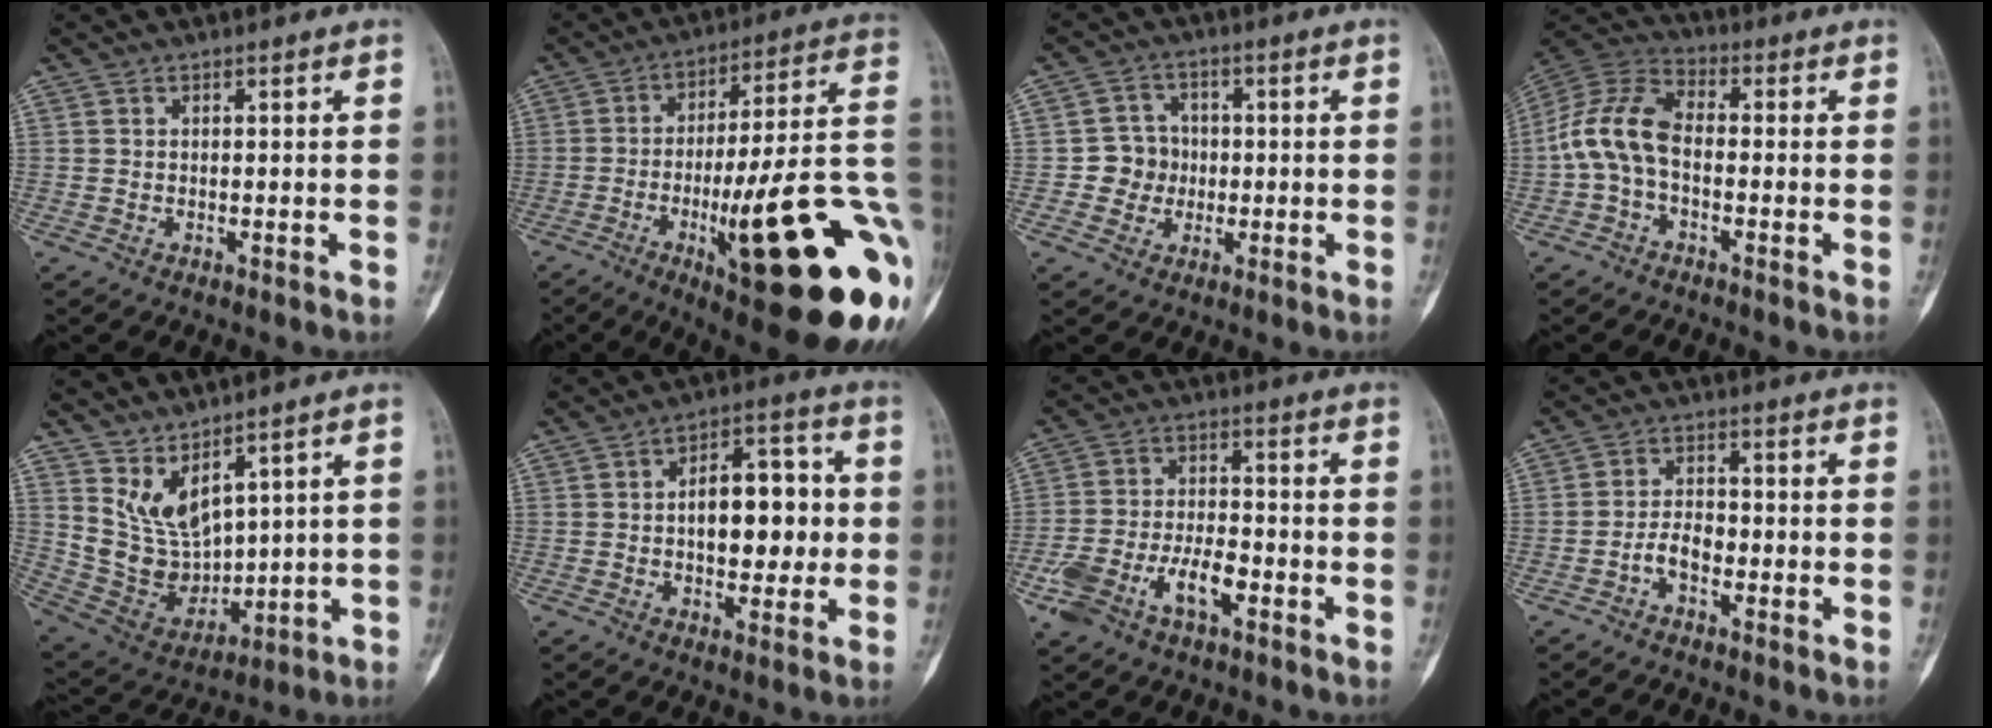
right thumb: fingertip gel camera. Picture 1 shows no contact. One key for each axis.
{"total": 31.6, "fx": -8.2, "fy": 6.6, "fz": 29.8, "tx": -0.358, "ty": 0.011, "tz": -0.118}
{"total": 5.5, "fx": -0.7, "fy": 5.4, "fz": 1.1, "tx": 0.015, "ty": 0.013, "tz": -0.017}
{"total": 10.8, "fx": -1.5, "fy": 6.4, "fz": 8.6, "tx": -0.175, "ty": 0.033, "tz": -0.041}
{"total": 10.2, "fx": 5.6, "fy": 5.9, "fz": 6.2, "tx": -0.087, "ty": -0.047, "tz": 0.139}
{"total": 12.7, "fx": 0.2, "fy": 7.1, "fz": 10.5, "tx": -0.115, "ty": 0.023, "tz": 0.000}
{"total": 11.3, "fx": -4.8, "fy": 5.7, "fz": 8.4, "tx": -0.171, "ty": 0.033, "tz": -0.084}
{"total": 4.0, "fx": -1.9, "fy": 2.3, "fz": 2.7, "tx": -0.041, "ty": 0.021, "tz": -0.038}